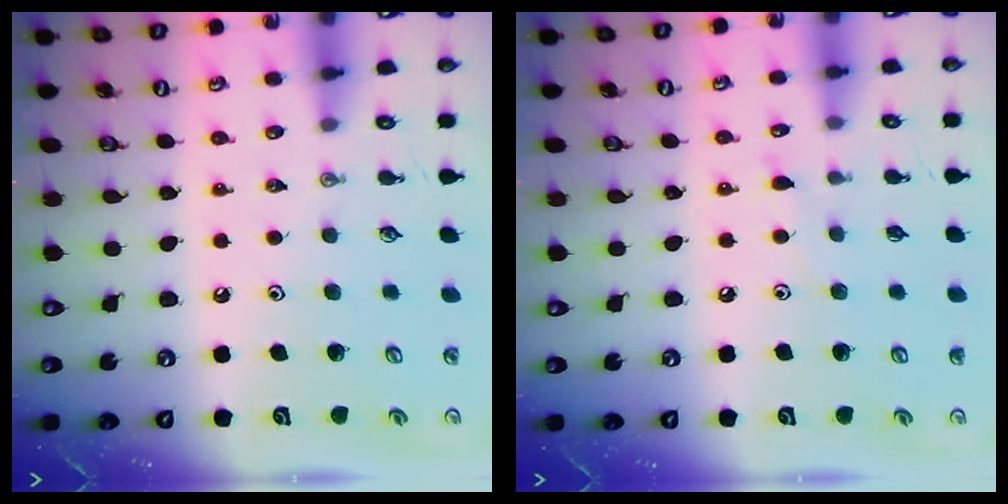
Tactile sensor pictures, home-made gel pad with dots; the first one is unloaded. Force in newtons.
{"total": 5.4, "press": 5.4, "slide": 0.6}